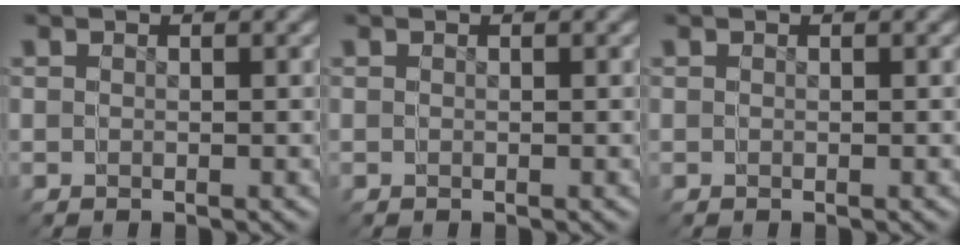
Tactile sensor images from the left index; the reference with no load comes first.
{"total": 0.0}
{"total": 0.0}